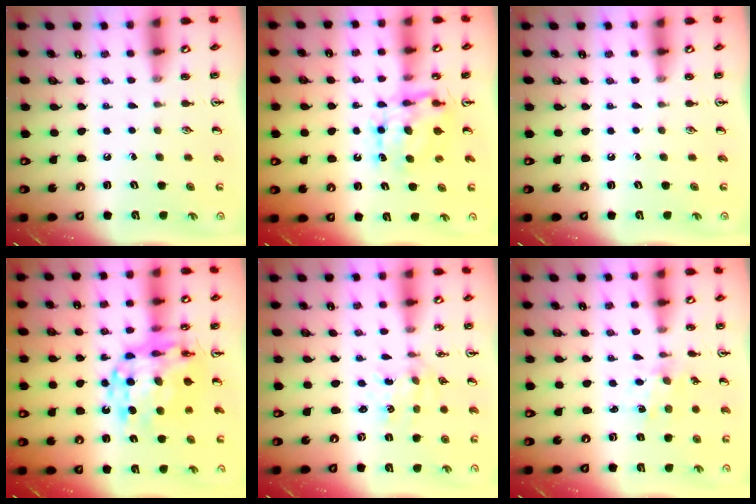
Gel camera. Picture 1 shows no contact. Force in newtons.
{"total": 7.6, "press": 7.6, "slide": 0.2}
{"total": 0.0}
{"total": 16.6, "press": 16.5, "slide": 1.8}
{"total": 0.9, "press": 0.8, "slide": 0.2}
{"total": 1.6, "press": 1.5, "slide": 0.1}